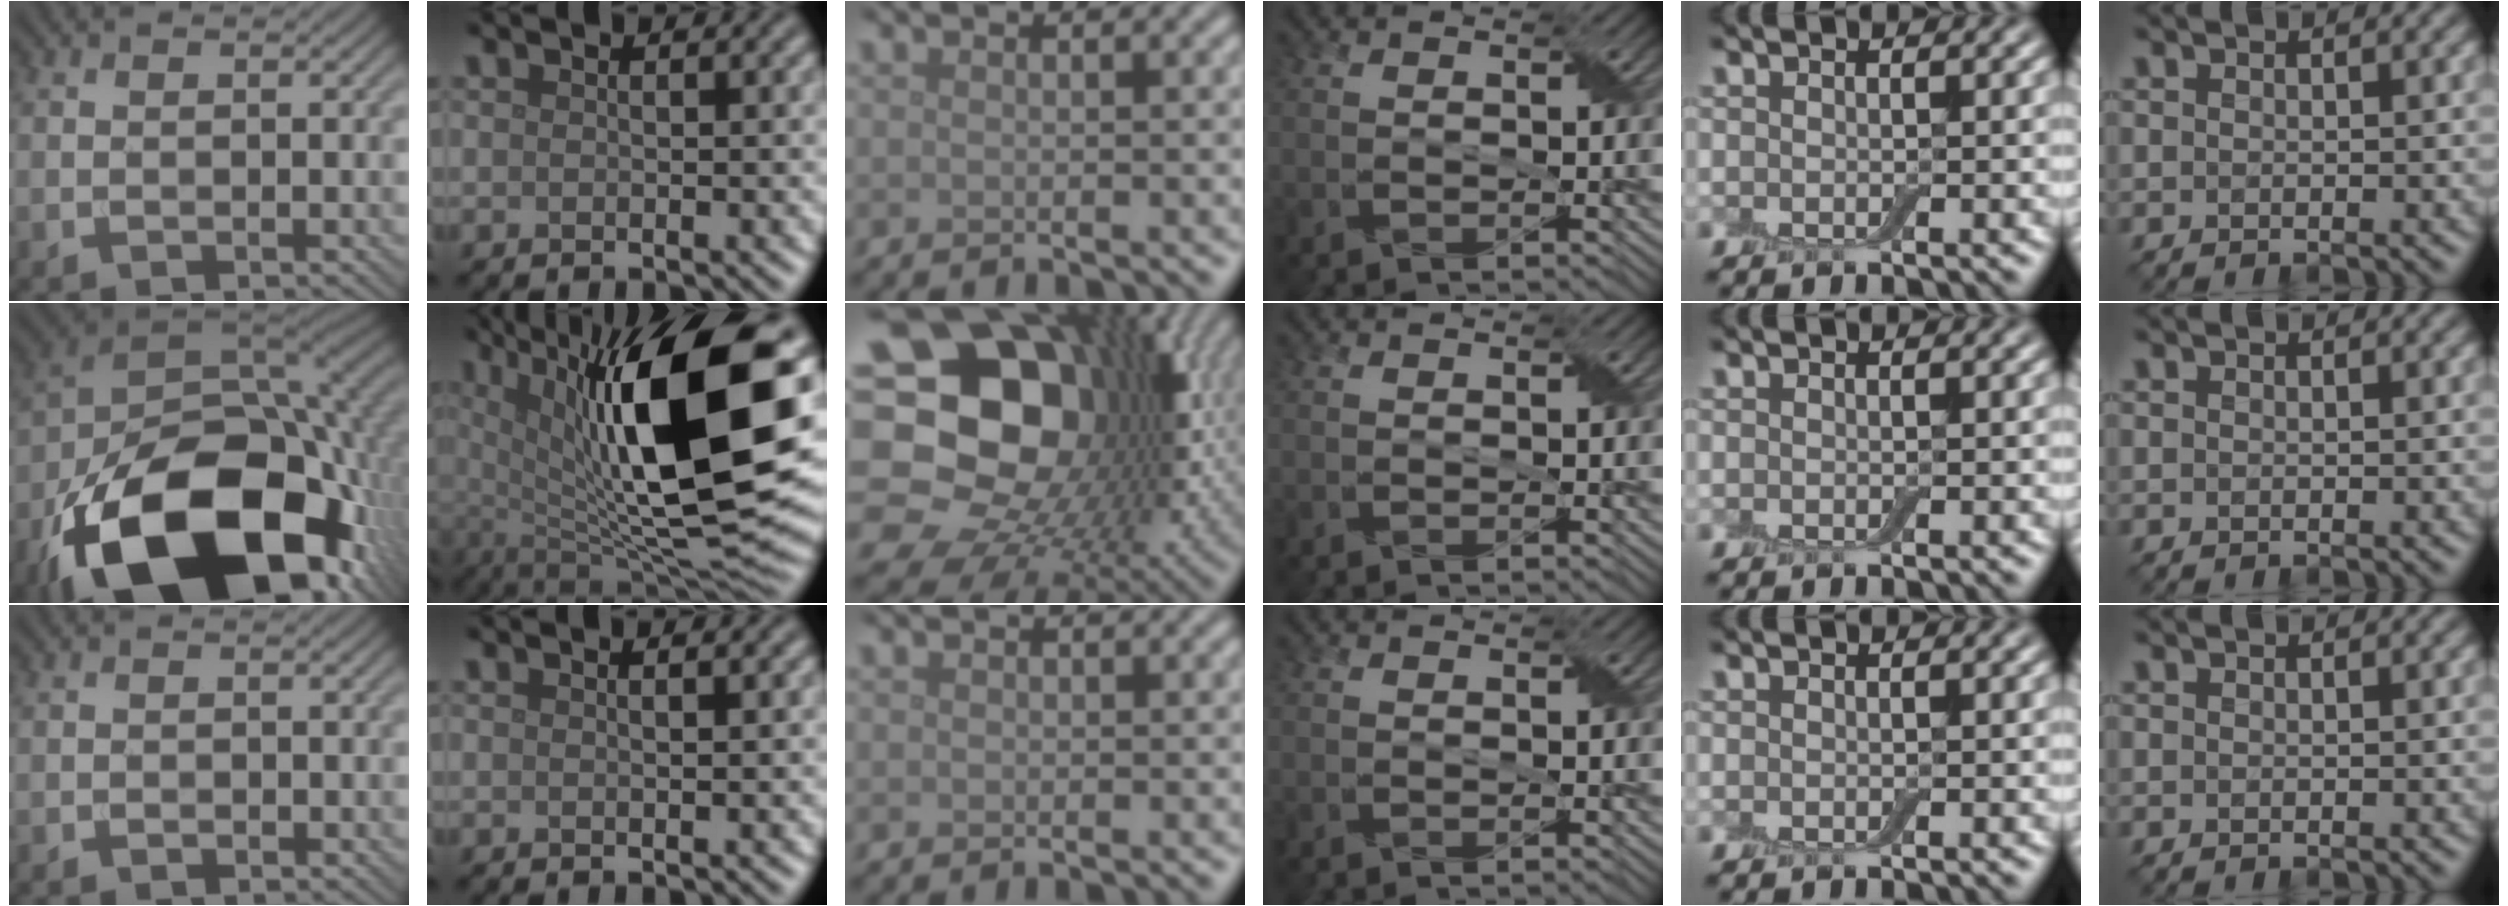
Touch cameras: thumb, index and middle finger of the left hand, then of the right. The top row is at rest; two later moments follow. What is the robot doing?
{"motion": "peel", "object": "aluminum foil"}